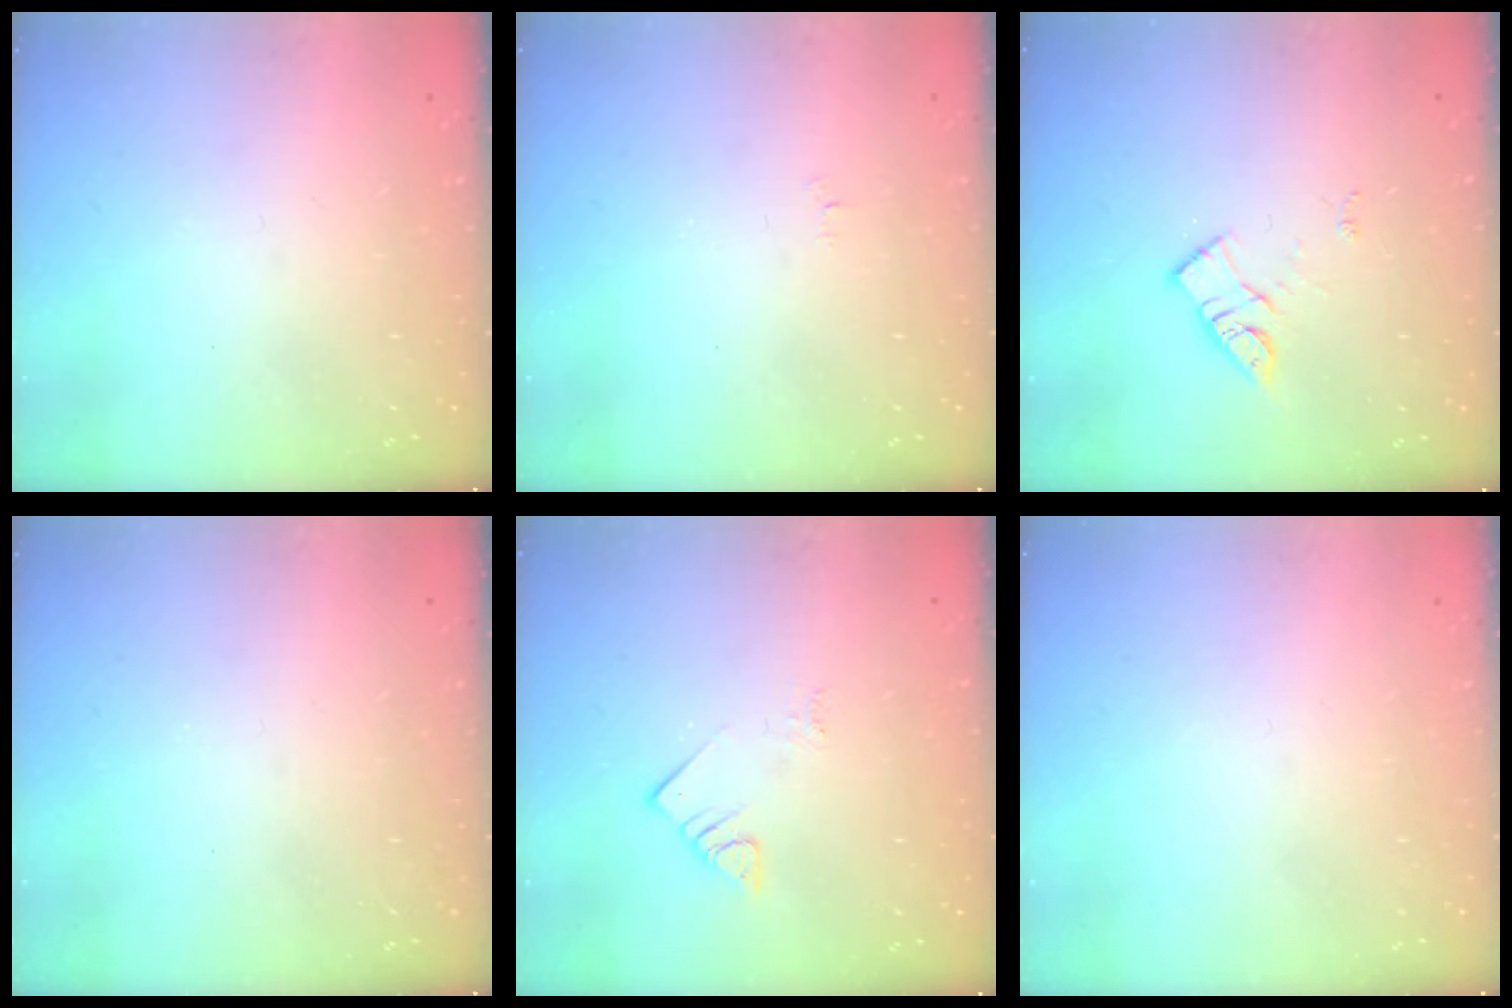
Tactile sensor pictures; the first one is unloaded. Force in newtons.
{"total": 2.5, "press": 2.5, "slide": 0.3}
{"total": 10.7, "press": 10.7, "slide": 0.7}
{"total": 0.0}
{"total": 3.3, "press": 3.3, "slide": 0.4}
{"total": 1.8, "press": 1.7, "slide": 0.1}